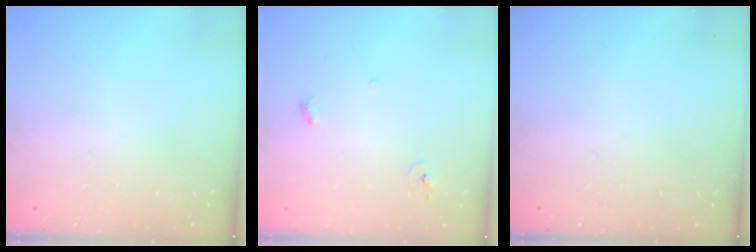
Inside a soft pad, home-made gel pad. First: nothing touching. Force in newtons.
{"total": 3.6, "press": 3.6, "slide": 0.2}
{"total": 0.0}